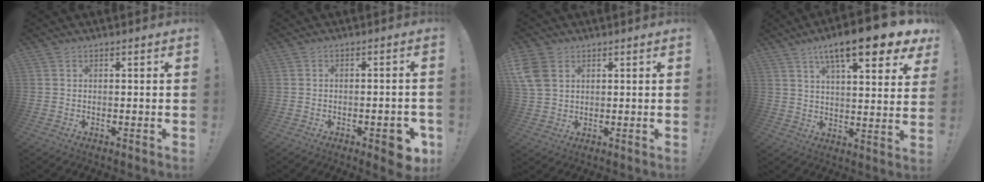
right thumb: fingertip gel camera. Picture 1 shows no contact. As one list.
[{"total": 6.5, "force": [-3.1, 2.1, 5.3], "torque": [-0.062, 0.011, -0.044]}, {"total": 8.8, "force": [3.4, 6.5, 4.8], "torque": [-0.101, -0.006, 0.068]}, {"total": 15.3, "force": [9.2, 3.1, 11.8], "torque": [-0.185, -0.054, 0.141]}]